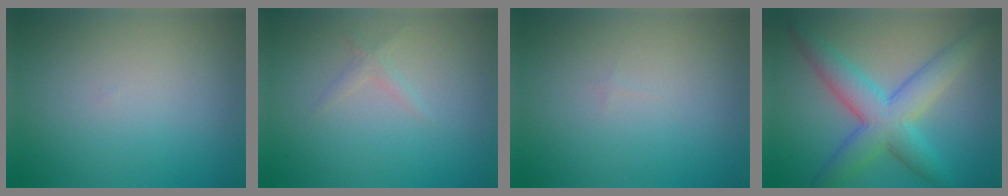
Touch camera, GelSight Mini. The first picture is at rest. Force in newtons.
{"total": 0.9, "press": 0.9, "slide": 0.0}
{"total": 0.0}
{"total": 6.8, "press": 6.8, "slide": 0.1}